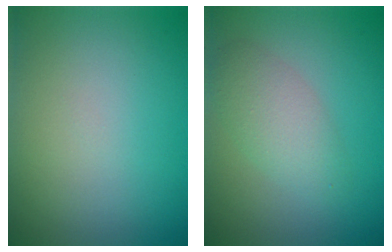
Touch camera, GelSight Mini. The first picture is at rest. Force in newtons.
{"total": 3.2, "press": 3.2, "slide": 0.1}